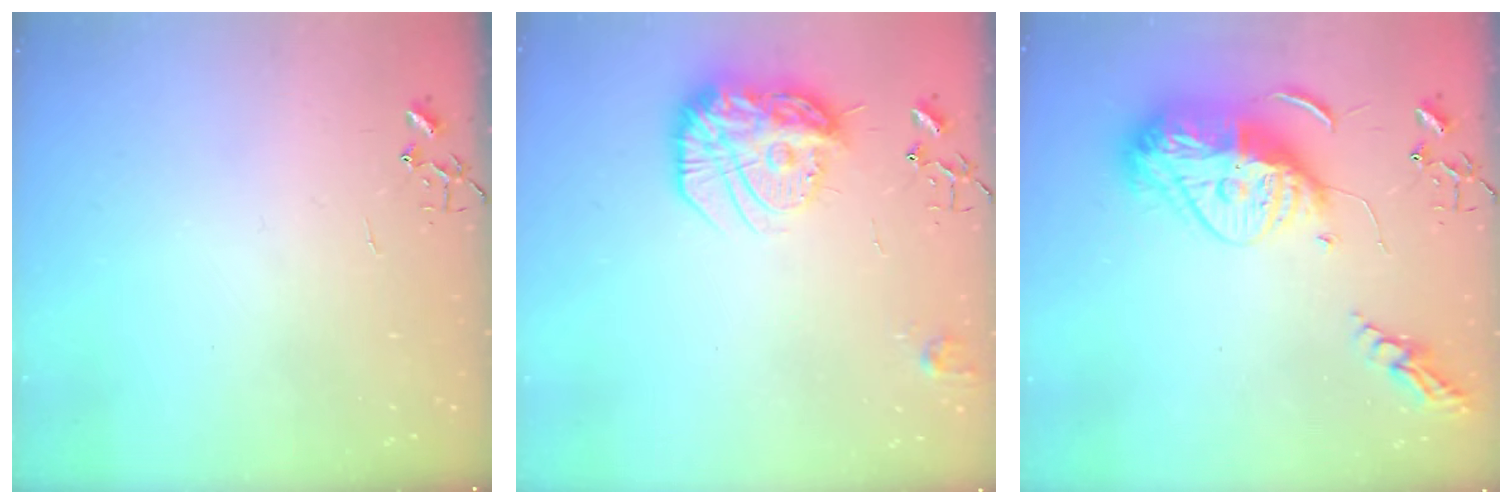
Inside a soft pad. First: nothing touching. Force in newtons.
{"total": 17.6, "press": 17.6, "slide": 1.5}
{"total": 18.2, "press": 18.2, "slide": 1.6}